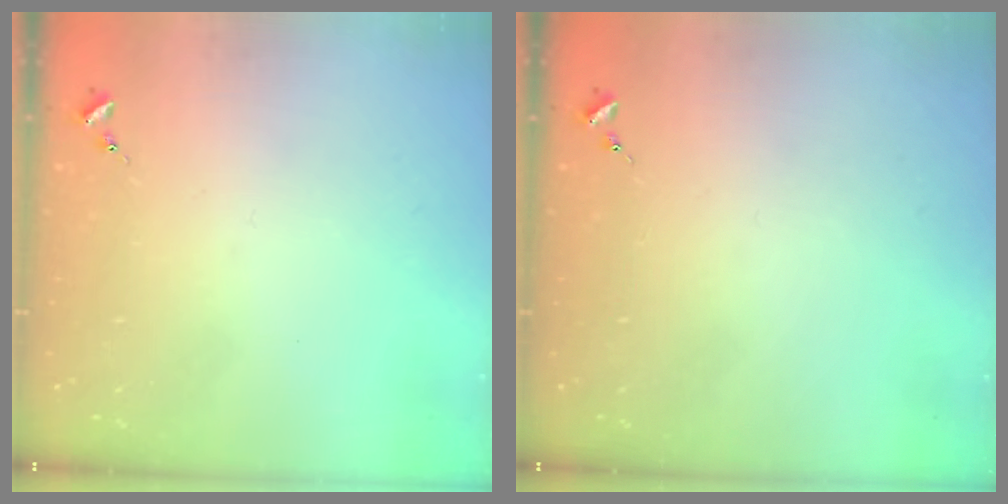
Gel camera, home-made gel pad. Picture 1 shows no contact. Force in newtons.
{"total": 0.0}